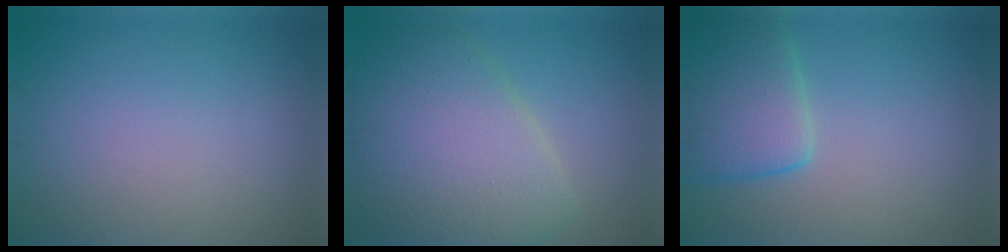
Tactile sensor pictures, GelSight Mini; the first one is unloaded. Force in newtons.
{"total": 9.3, "press": 9.2, "slide": 0.8}
{"total": 5.7, "press": 5.7, "slide": 0.7}